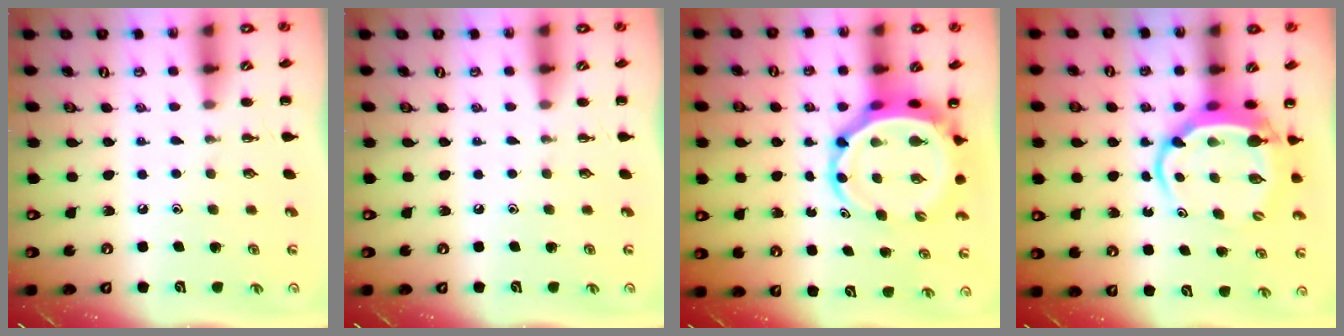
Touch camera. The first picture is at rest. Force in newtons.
{"total": 0.0}
{"total": 7.7, "press": 7.4, "slide": 2.1}
{"total": 6.7, "press": 6.4, "slide": 1.8}